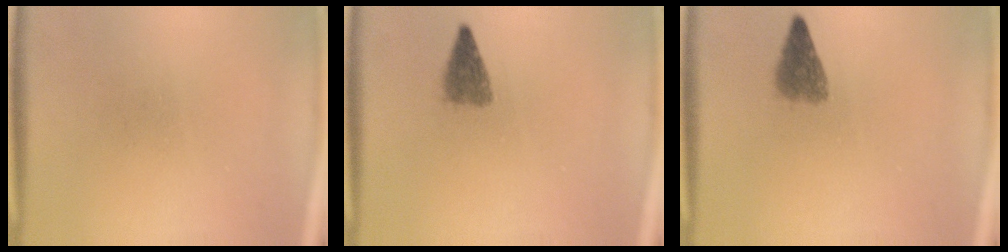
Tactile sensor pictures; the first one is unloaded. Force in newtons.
{"total": 2.8}
{"total": 3.3}